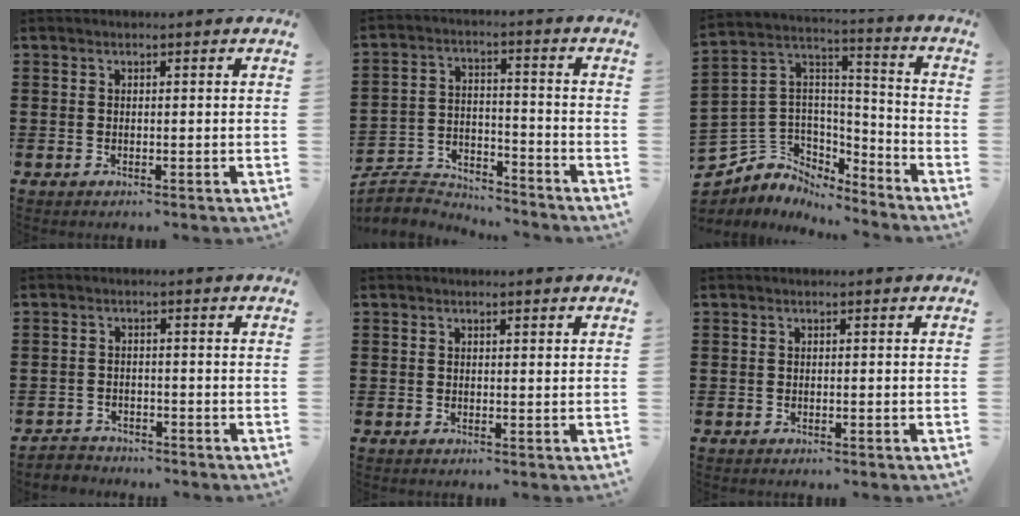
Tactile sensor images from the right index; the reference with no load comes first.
{"total": 5.3, "force": [-5.2, 0.9, 0.2], "torque": [-0.019, 0.007, -0.110]}
{"total": 5.9, "force": [-3.5, 4.7, 0.1], "torque": [-0.046, -0.016, -0.072]}
{"total": 2.0, "force": [-1.9, 0.5, -0.3], "torque": [-0.002, 0.003, -0.044]}
{"total": 0.7, "force": [0.4, 0.3, 0.6], "torque": [-0.012, 0.002, 0.006]}
{"total": 0.0}